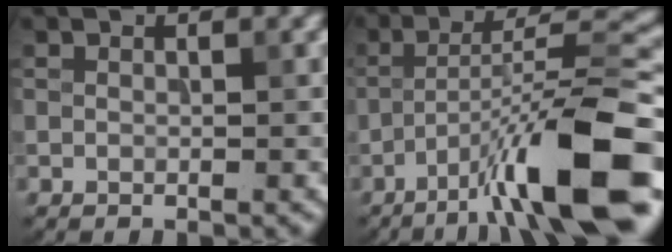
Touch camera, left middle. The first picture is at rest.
{"total": 13.1, "force": [-6.5, 2.3, 11.1], "torque": [-0.168, 0.019, -0.103]}